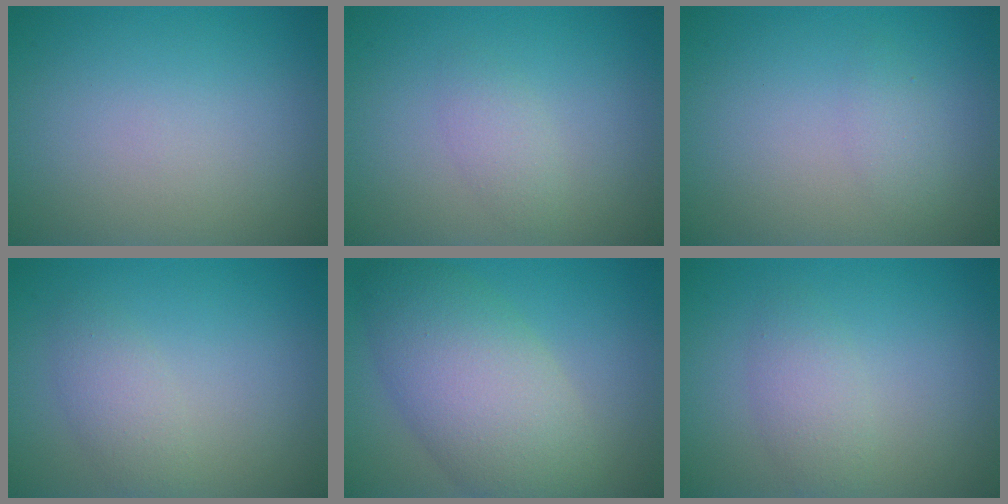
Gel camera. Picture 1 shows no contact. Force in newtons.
{"total": 1.5, "press": 1.5, "slide": 0.1}
{"total": 1.2, "press": 1.2, "slide": 0.1}
{"total": 2.2, "press": 2.2, "slide": 0.1}
{"total": 8.1, "press": 8.1, "slide": 0.4}
{"total": 2.2, "press": 2.2, "slide": 0.0}